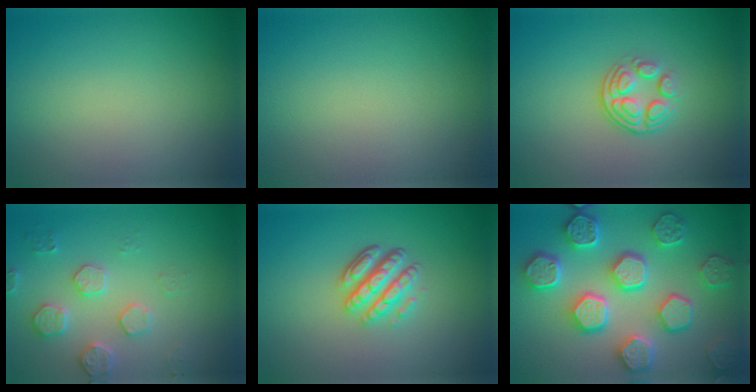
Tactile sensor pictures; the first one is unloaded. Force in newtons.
{"total": 0.0}
{"total": 3.7, "press": 2.6, "slide": 2.7}
{"total": 3.2, "press": 3.1, "slide": 0.7}
{"total": 4.1, "press": 3.2, "slide": 2.5}
{"total": 7.4, "press": 6.6, "slide": 3.4}